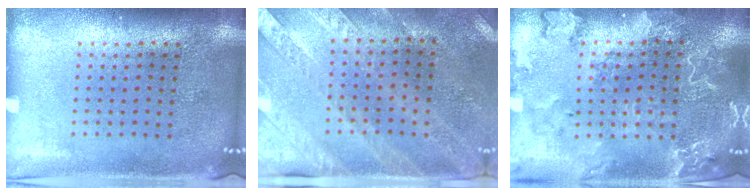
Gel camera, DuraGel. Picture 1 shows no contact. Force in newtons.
{"total": 2.4, "press": 2.1, "slide": 1.2}
{"total": 2.5, "press": 2.4, "slide": 0.8}